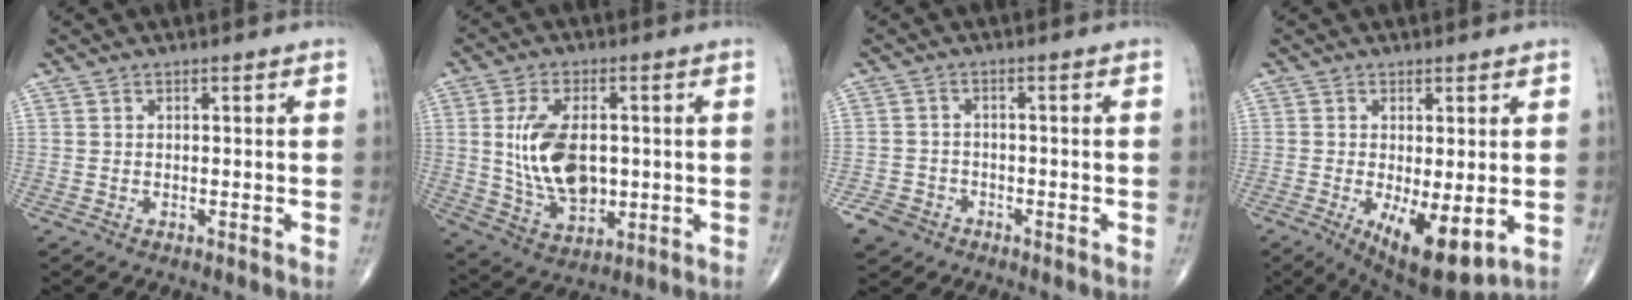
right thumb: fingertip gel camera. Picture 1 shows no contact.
{"total": 13.2, "force": [0.5, 7.9, 10.5], "torque": [-0.176, -0.007, 0.022]}
{"total": 4.7, "force": [-2.9, 3.6, 1.1], "torque": [-0.016, 0.014, -0.052]}
{"total": 10.7, "force": [-2.7, 4.0, 9.6], "torque": [-0.148, -0.023, -0.029]}